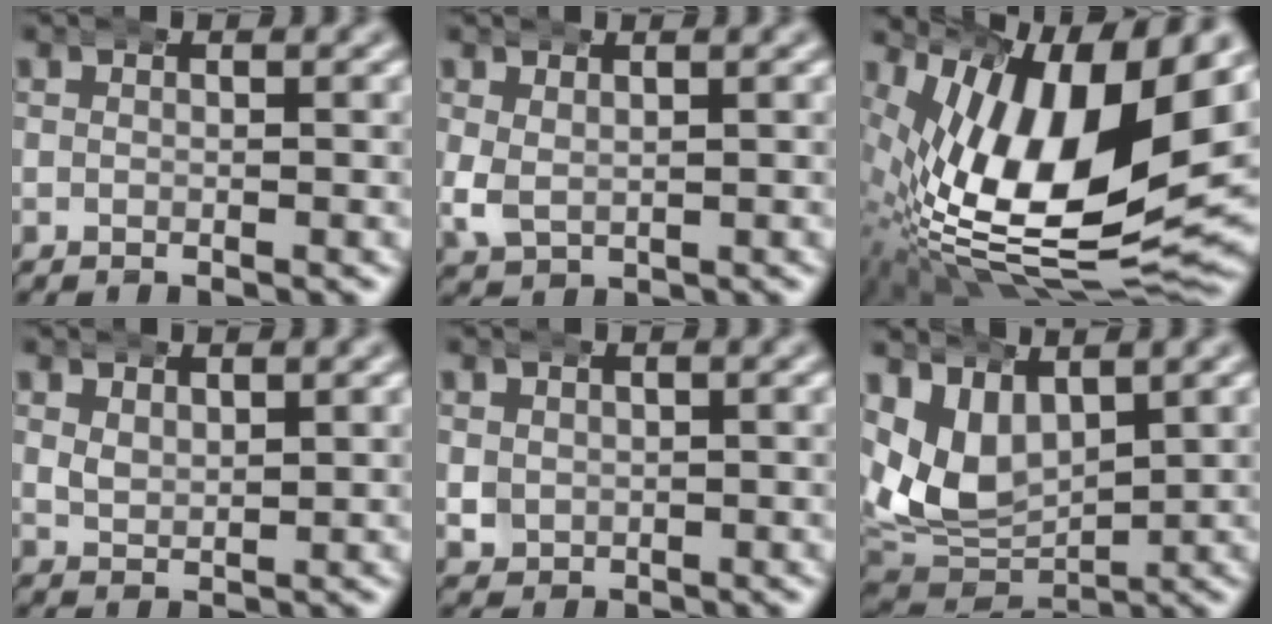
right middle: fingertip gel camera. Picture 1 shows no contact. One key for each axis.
{"total": 1.7, "fx": 0.7, "fy": 1.1, "fz": 1.0, "tx": -0.038, "ty": -0.015, "tz": 0.026}
{"total": 16.8, "fx": 0.3, "fy": 8.5, "fz": 14.4, "tx": -0.264, "ty": -0.046, "tz": 0.040}
{"total": 1.5, "fx": 1.4, "fy": 0.4, "fz": 0.5, "tx": -0.020, "ty": -0.015, "tz": 0.037}
{"total": 1.7, "fx": 0.6, "fy": 1.5, "fz": 0.4, "tx": -0.027, "ty": -0.011, "tz": 0.020}
{"total": 7.9, "fx": 1.5, "fy": 6.3, "fz": 4.6, "tx": -0.119, "ty": -0.013, "tz": 0.029}